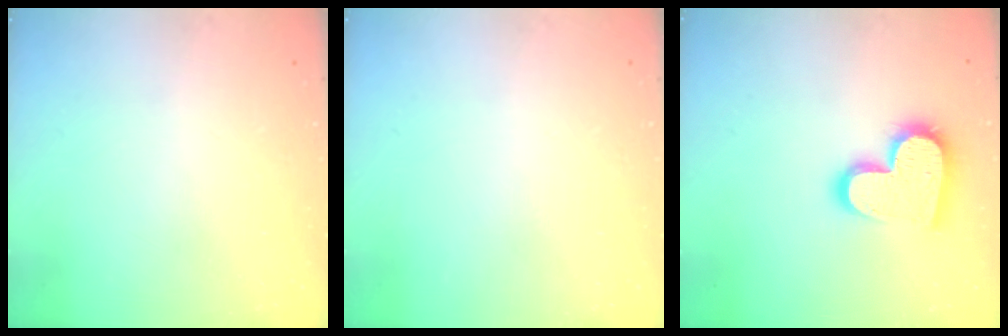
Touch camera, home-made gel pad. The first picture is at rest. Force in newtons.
{"total": 0.0}
{"total": 16.0, "press": 16.0, "slide": 1.0}